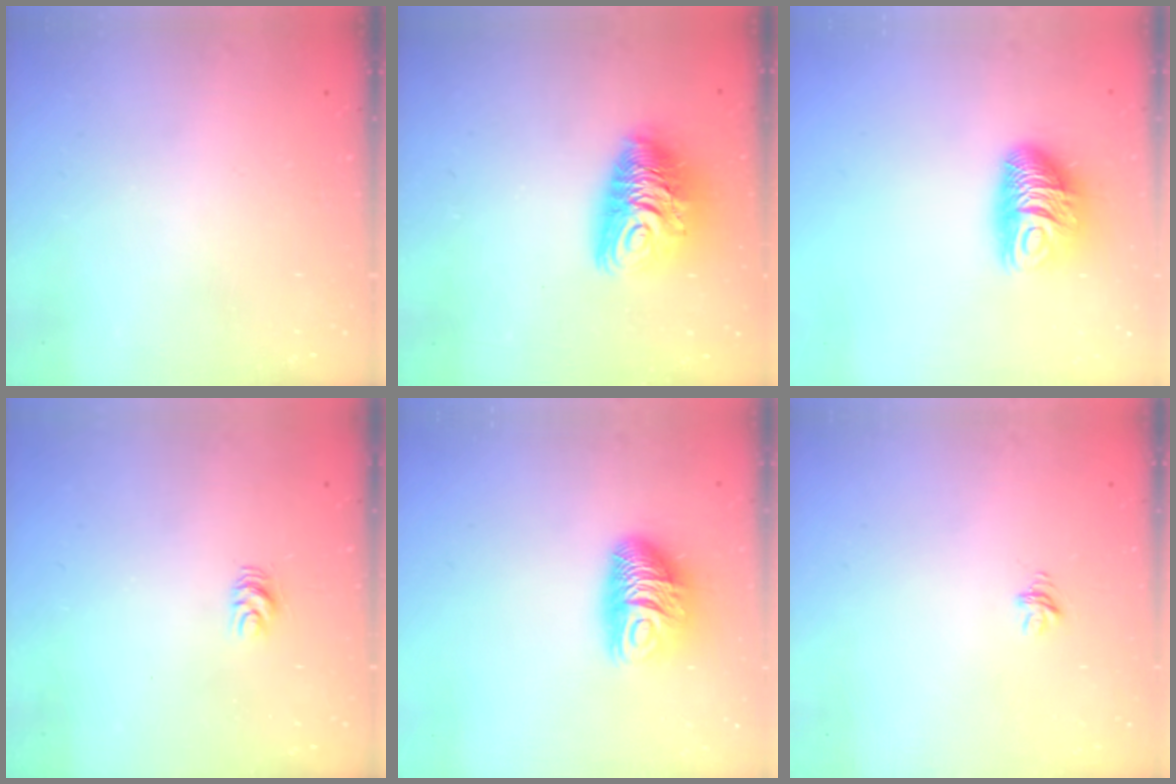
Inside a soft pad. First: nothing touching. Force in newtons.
{"total": 12.7, "press": 12.6, "slide": 1.3}
{"total": 10.4, "press": 10.3, "slide": 1.0}
{"total": 5.1, "press": 5.1, "slide": 0.5}
{"total": 10.4, "press": 10.3, "slide": 1.0}
{"total": 4.3, "press": 4.3, "slide": 0.4}